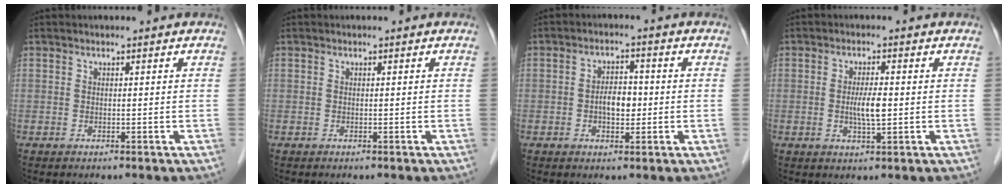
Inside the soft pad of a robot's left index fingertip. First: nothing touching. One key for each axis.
{"total": 0.0}
{"total": 3.8, "fx": -0.7, "fy": 2.1, "fz": 3.1, "tx": -0.056, "ty": 0.006, "tz": -0.011}
{"total": 3.6, "fx": -0.4, "fy": 0.5, "fz": 3.6, "tx": -0.069, "ty": -0.006, "tz": -0.005}